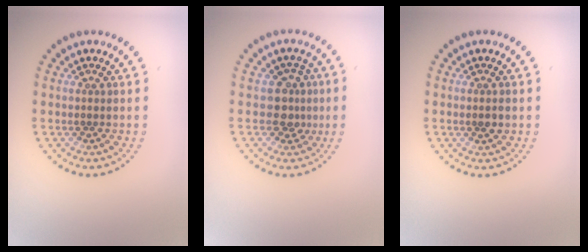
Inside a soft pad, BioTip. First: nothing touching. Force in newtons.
{"total": 2.3, "press": 1.9, "slide": 1.3}
{"total": 1.2, "press": 1.1, "slide": 0.4}